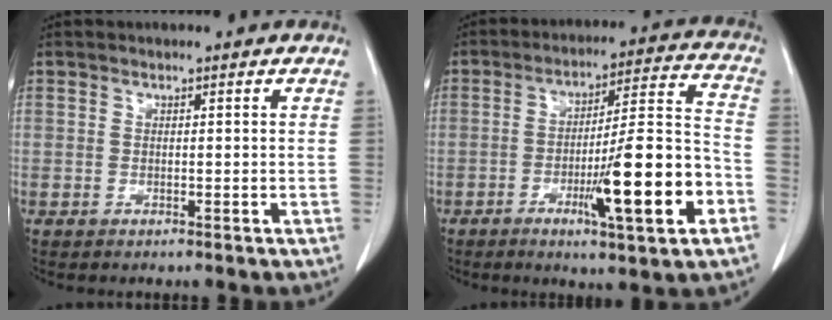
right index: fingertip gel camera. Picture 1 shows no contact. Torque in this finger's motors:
{"motor_torque": [2.14, 0.00, 0.99, 0.21]}